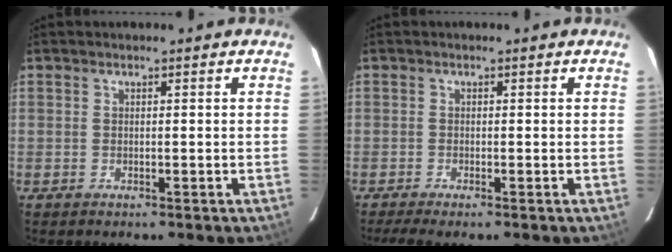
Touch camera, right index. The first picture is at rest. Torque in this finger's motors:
{"motor_torque": [-0.09, -0.28, 0.18, 0.03]}